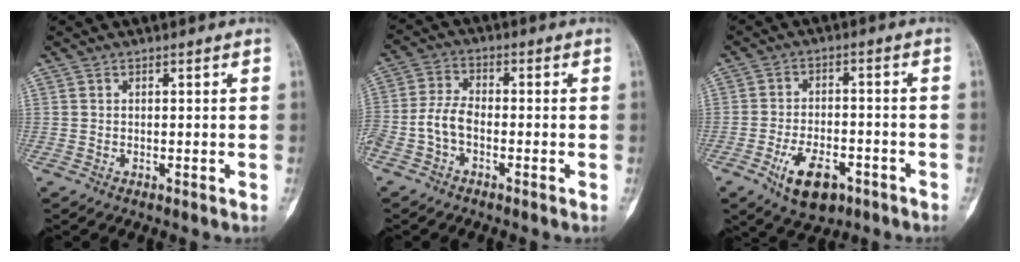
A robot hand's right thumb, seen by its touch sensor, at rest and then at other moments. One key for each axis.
{"total": 5.7, "fx": -2.1, "fy": 3.1, "fz": 4.3, "tx": -0.096, "ty": 0.024, "tz": -0.049}
{"total": 9.8, "fx": -4.9, "fy": 5.2, "fz": 6.7, "tx": -0.101, "ty": 0.023, "tz": -0.074}